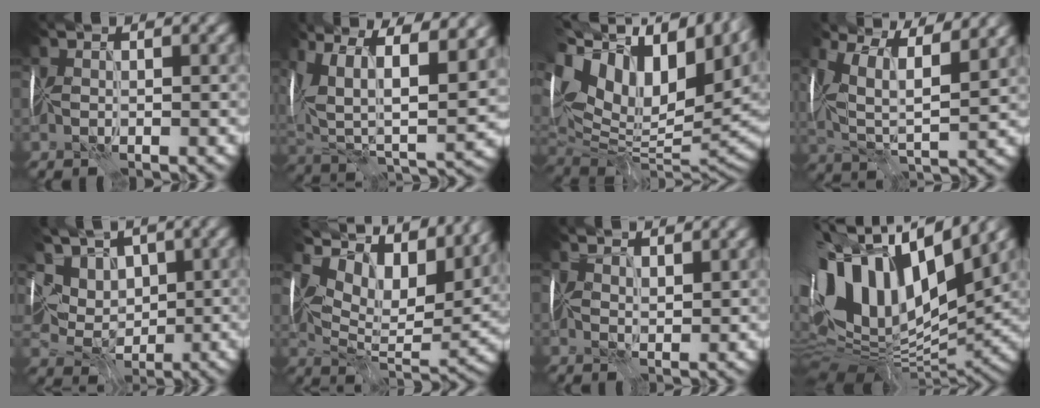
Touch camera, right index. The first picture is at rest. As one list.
[{"total": 16.4, "force": [6.5, 8.2, 12.6], "torque": [-0.226, 0.028, 0.121]}, {"total": 18.3, "force": [6.3, 10.0, 13.9], "torque": [-0.261, 0.007, 0.153]}, {"total": 8.9, "force": [5.0, 4.0, 6.1], "torque": [-0.109, 0.006, 0.085]}, {"total": 8.5, "force": [3.8, 6.3, 4.3], "torque": [-0.091, 0.011, 0.059]}, {"total": 13.1, "force": [8.5, 6.0, 8.1], "torque": [-0.162, 0.031, 0.153]}, {"total": 2.8, "force": [2.5, 0.7, 1.2], "torque": [-0.028, 0.004, 0.043]}, {"total": 14.9, "force": [5.4, 6.8, 12.1], "torque": [-0.238, 0.027, 0.090]}]